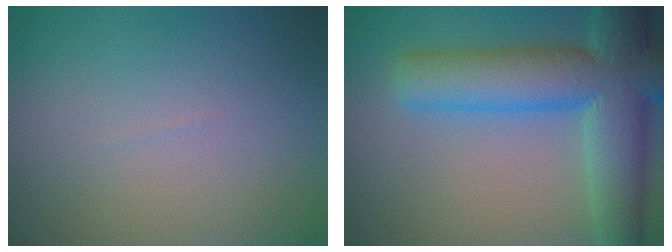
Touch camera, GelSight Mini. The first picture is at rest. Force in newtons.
{"total": 11.8, "press": 11.8, "slide": 0.4}